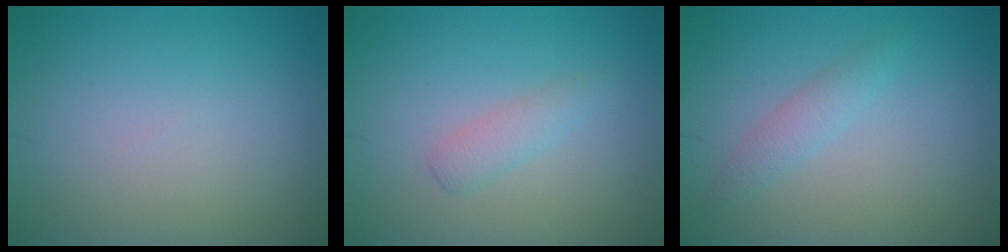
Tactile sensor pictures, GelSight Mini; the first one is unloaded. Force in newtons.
{"total": 1.5, "press": 1.5, "slide": 0.1}
{"total": 1.5, "press": 1.5, "slide": 0.1}